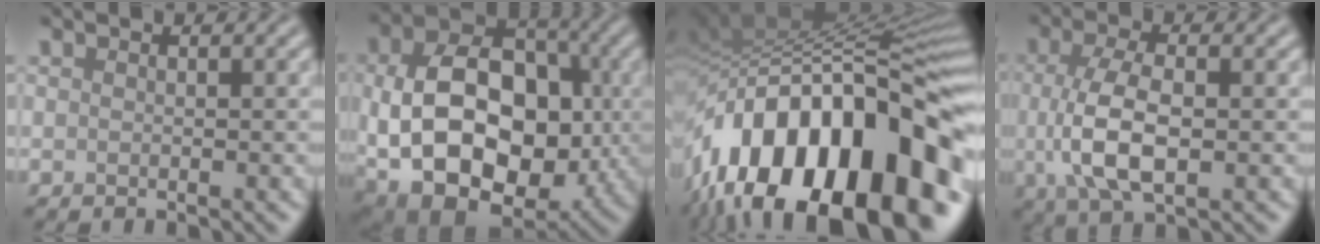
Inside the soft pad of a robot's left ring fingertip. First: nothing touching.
{"total": 15.9, "force": [-1.9, 10.8, 11.5], "torque": [-0.177, -0.016, -0.023]}
{"total": 19.3, "force": [-8.1, 10.1, 14.3], "torque": [-0.223, 0.014, -0.140]}
{"total": 6.3, "force": [-0.4, 2.8, 5.7], "torque": [-0.124, -0.004, -0.007]}